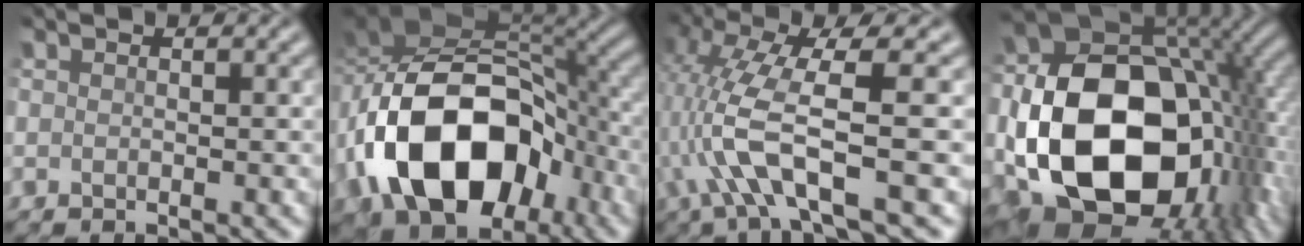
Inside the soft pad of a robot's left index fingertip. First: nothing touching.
{"total": 15.7, "force": [-4.5, 10.0, 11.2], "torque": [-0.216, -0.001, -0.078]}
{"total": 6.6, "force": [-1.9, 0.5, 6.3], "torque": [-0.151, 0.006, -0.039]}
{"total": 18.6, "force": [-2.0, 12.8, 13.4], "torque": [-0.275, -0.043, -0.004]}